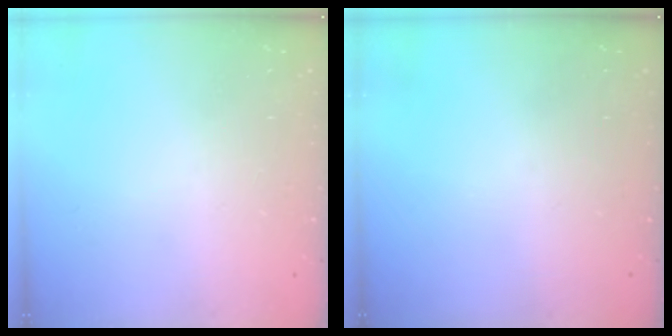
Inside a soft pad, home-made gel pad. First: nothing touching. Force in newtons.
{"total": 0.0}